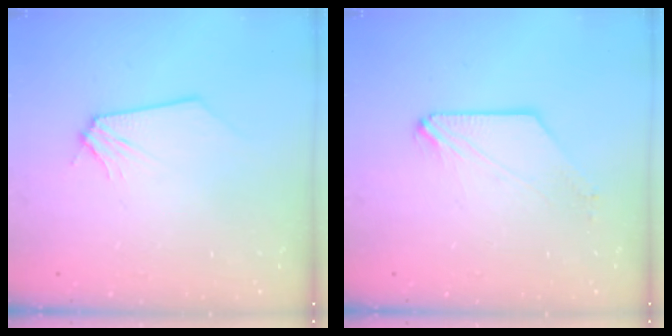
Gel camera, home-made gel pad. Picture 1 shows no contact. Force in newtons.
{"total": 0.0}